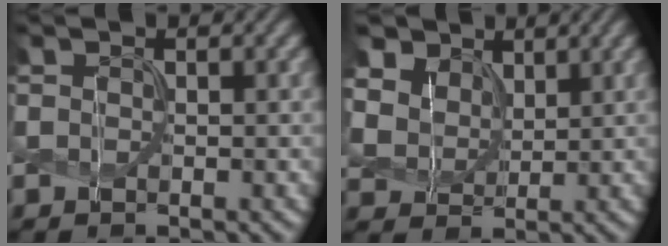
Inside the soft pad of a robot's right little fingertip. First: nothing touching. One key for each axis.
{"total": 7.8, "fx": 4.9, "fy": 5.1, "fz": 3.3, "tx": -0.127, "ty": 0.005, "tz": 0.096}